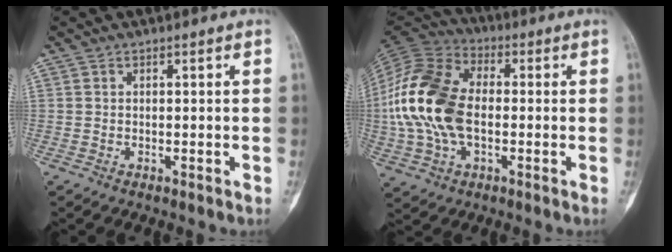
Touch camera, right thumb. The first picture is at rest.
{"total": 18.1, "force": [-0.9, 11.4, 14.1], "torque": [-0.290, 0.022, -0.021]}